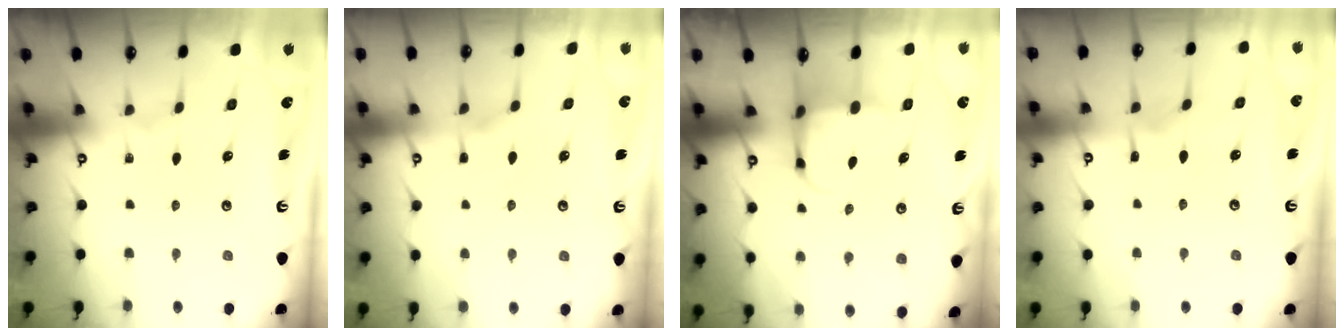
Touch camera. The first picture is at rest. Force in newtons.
{"total": 1.5, "press": 1.5, "slide": 0.4}
{"total": 4.5, "press": 4.3, "slide": 1.3}
{"total": 5.4, "press": 5.4, "slide": 0.5}